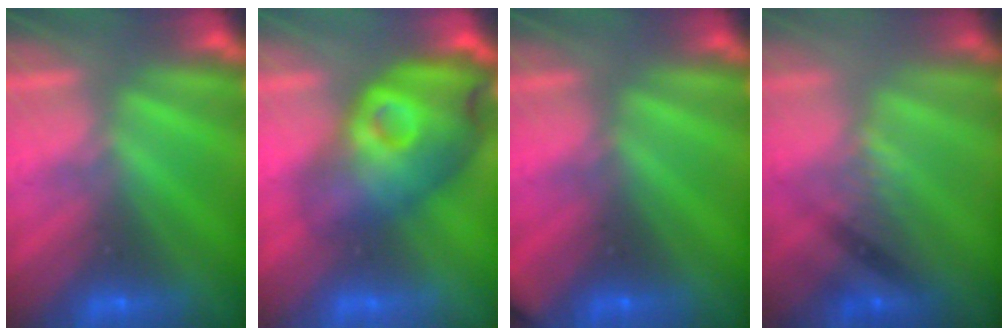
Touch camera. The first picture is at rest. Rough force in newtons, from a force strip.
{"total": 3.9}
{"total": 2.2}
{"total": 2.6}